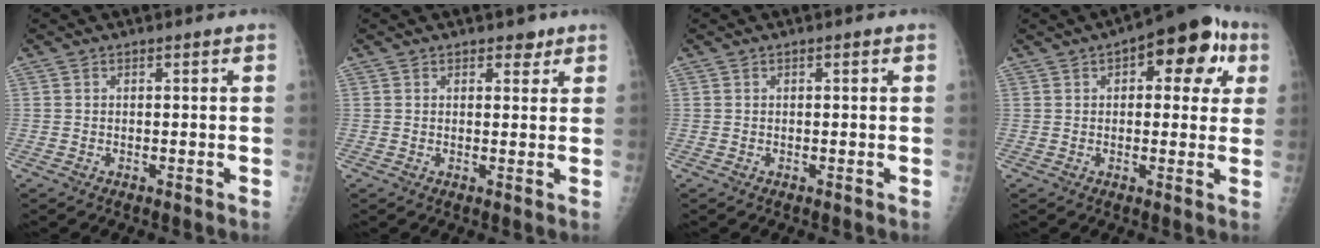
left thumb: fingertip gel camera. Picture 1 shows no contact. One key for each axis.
{"total": 2.1, "fx": 1.5, "fy": 1.3, "fz": 0.7, "tx": 0.009, "ty": -0.008, "tz": 0.018}
{"total": 0.0}
{"total": 13.4, "fx": 5.0, "fy": 6.6, "fz": 10.5, "tx": -0.085, "ty": 0.015, "tz": 0.053}